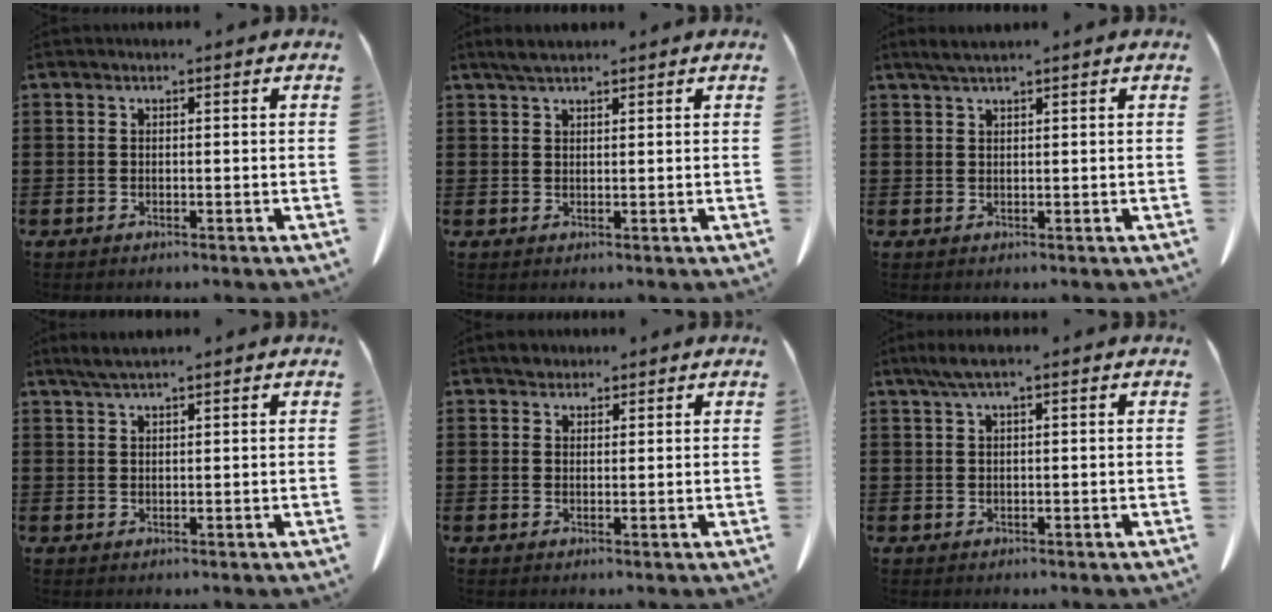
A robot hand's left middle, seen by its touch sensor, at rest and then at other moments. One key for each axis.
{"total": 2.2, "fx": 1.9, "fy": 0.5, "fz": 1.1, "tx": -0.027, "ty": 0.002, "tz": 0.036}
{"total": 1.8, "fx": 1.4, "fy": 0.0, "fz": 1.1, "tx": -0.023, "ty": -0.002, "tz": 0.027}
{"total": 2.1, "fx": 1.6, "fy": 0.1, "fz": 1.4, "tx": -0.029, "ty": -0.002, "tz": 0.031}
{"total": 1.9, "fx": 1.6, "fy": 0.9, "fz": 0.2, "tx": -0.001, "ty": -0.001, "tz": 0.031}
{"total": 2.2, "fx": 1.0, "fy": 0.1, "fz": 2.0, "tx": -0.039, "ty": 0.000, "tz": 0.018}